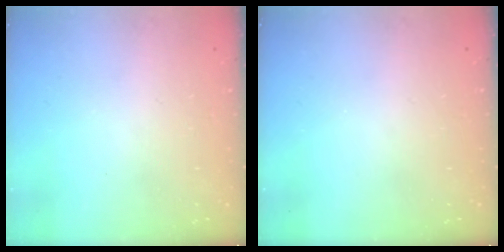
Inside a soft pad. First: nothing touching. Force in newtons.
{"total": 0.0}